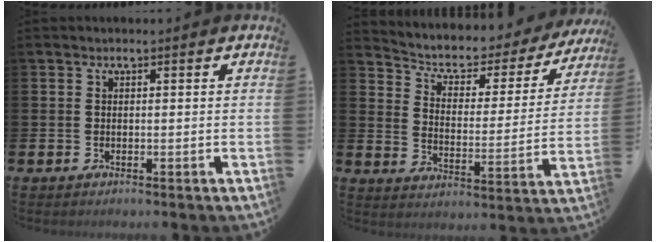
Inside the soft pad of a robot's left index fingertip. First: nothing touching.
{"total": 5.1, "force": [4.4, 2.1, 1.5], "torque": [-0.058, -0.034, 0.067]}